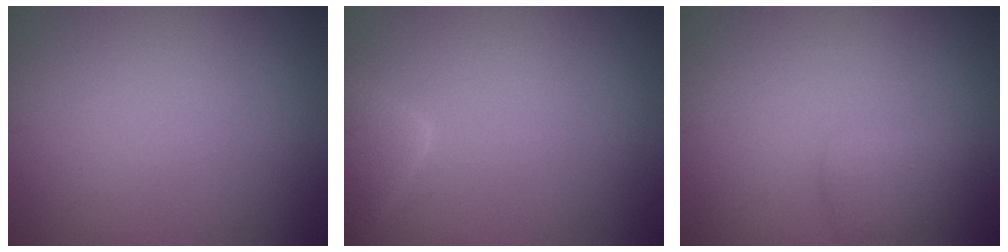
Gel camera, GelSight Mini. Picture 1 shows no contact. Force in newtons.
{"total": 3.2, "press": 3.2, "slide": 0.2}
{"total": 1.6, "press": 1.6, "slide": 0.1}